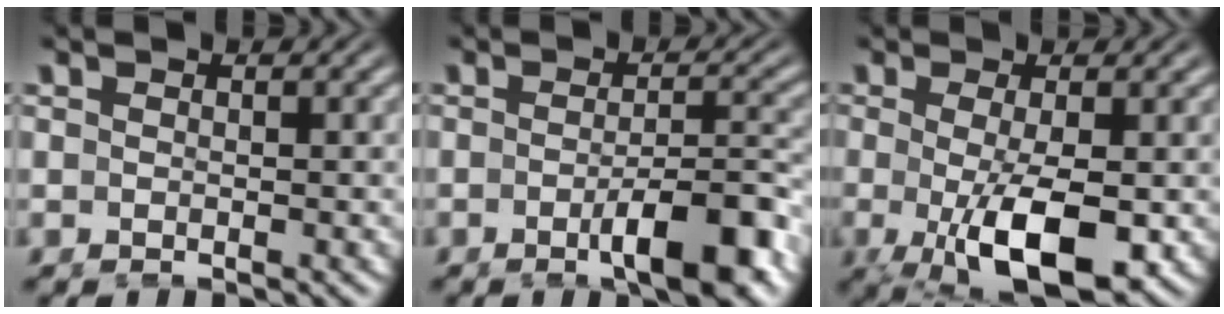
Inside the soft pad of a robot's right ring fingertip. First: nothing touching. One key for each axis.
{"total": 5.2, "fx": -2.6, "fy": 1.2, "fz": 4.3, "tx": -0.057, "ty": -0.003, "tz": -0.049}
{"total": 7.0, "fx": -2.5, "fy": 2.1, "fz": 6.2, "tx": -0.107, "ty": -0.022, "tz": -0.030}